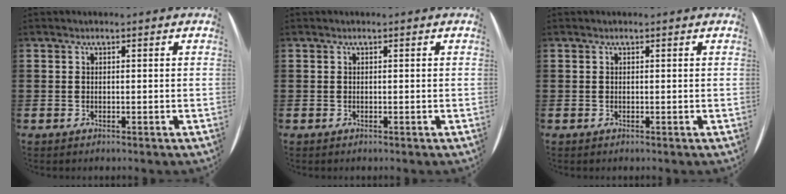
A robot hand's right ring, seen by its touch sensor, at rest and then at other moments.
{"total": 0.0}
{"total": 0.0}